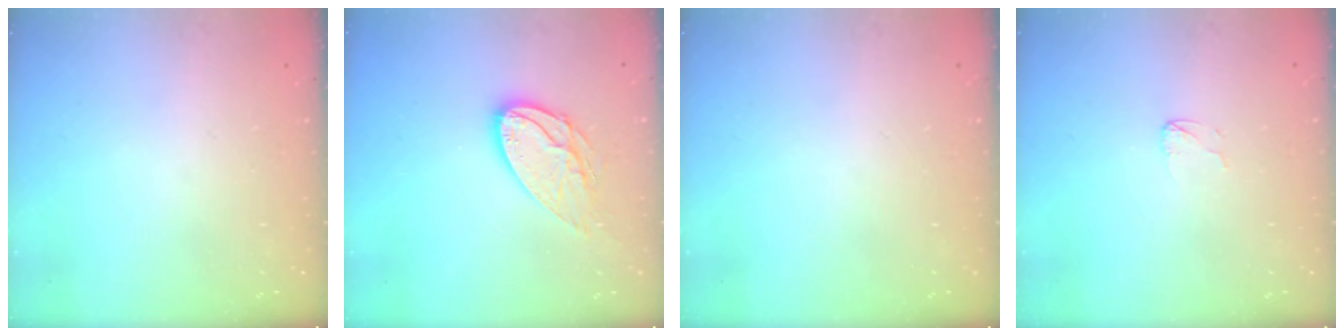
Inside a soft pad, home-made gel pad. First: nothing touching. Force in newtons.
{"total": 12.9, "press": 12.9, "slide": 1.0}
{"total": 0.0}
{"total": 2.9, "press": 2.9, "slide": 0.2}